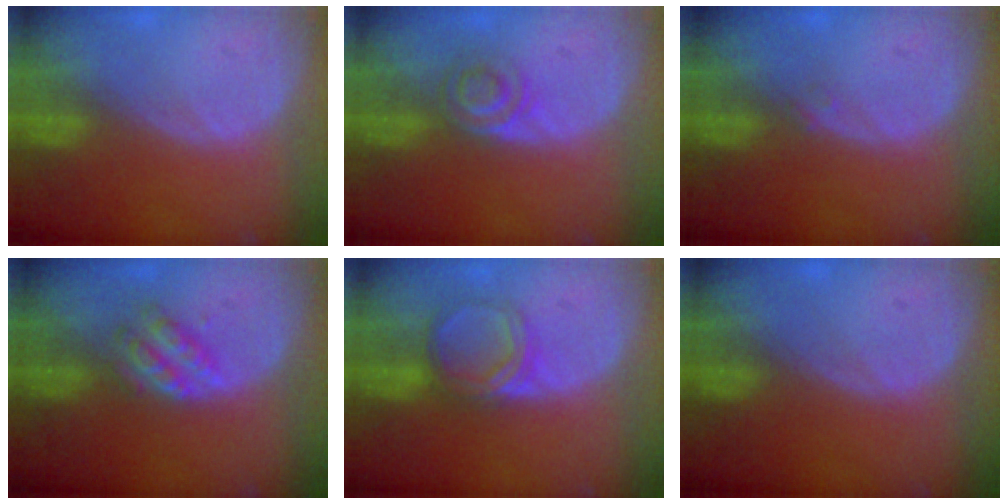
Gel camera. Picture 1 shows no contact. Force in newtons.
{"total": 3.8, "press": 3.6, "slide": 0.9}
{"total": 0.8, "press": 0.7, "slide": 0.4}
{"total": 4.9, "press": 4.3, "slide": 2.3}
{"total": 5.1, "press": 4.8, "slide": 1.8}
{"total": 0.0}